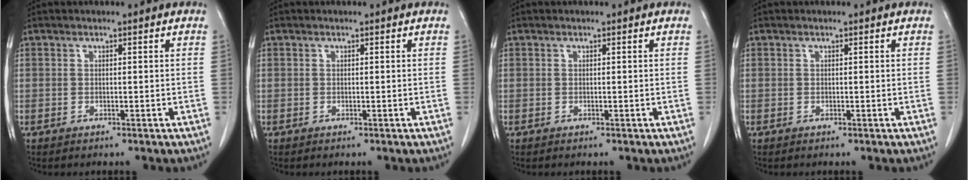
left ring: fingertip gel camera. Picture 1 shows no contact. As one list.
[{"total": 0.0}, {"total": 0.0}, {"total": 0.0}]